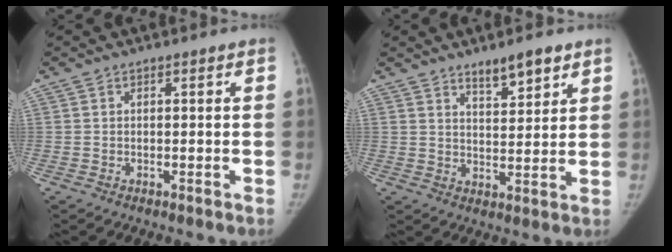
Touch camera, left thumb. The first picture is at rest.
{"total": 6.8, "force": [4.9, 2.2, 4.2], "torque": [-0.047, -0.036, 0.077]}